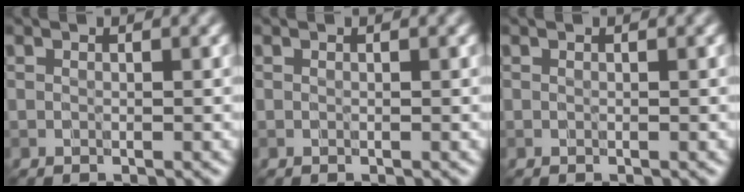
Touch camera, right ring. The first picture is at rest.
{"total": 0.0}
{"total": 0.0}